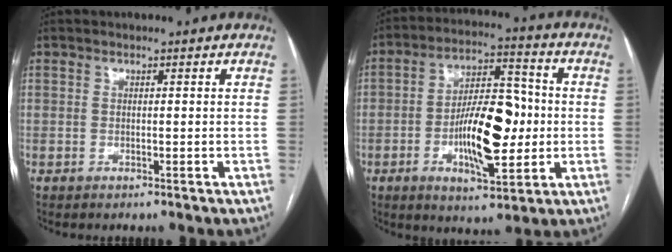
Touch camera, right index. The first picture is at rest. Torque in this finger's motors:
{"motor_torque": [1.73, 0.16, 0.32, 0.16]}